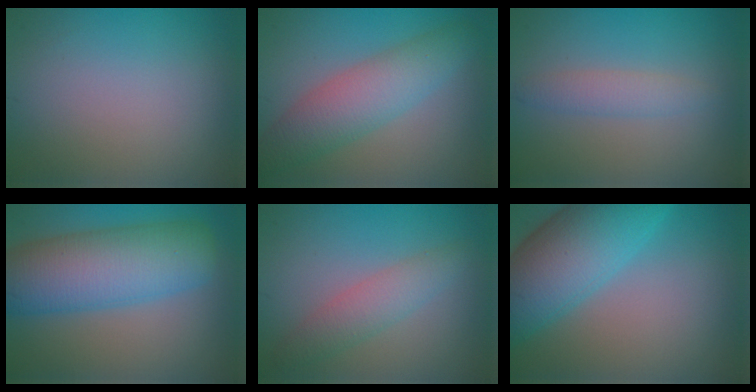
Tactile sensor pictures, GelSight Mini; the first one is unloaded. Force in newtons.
{"total": 5.5, "press": 5.5, "slide": 0.2}
{"total": 2.0, "press": 2.0, "slide": 0.1}
{"total": 9.7, "press": 9.7, "slide": 0.2}
{"total": 2.8, "press": 2.8, "slide": 0.0}
{"total": 9.6, "press": 9.6, "slide": 0.3}